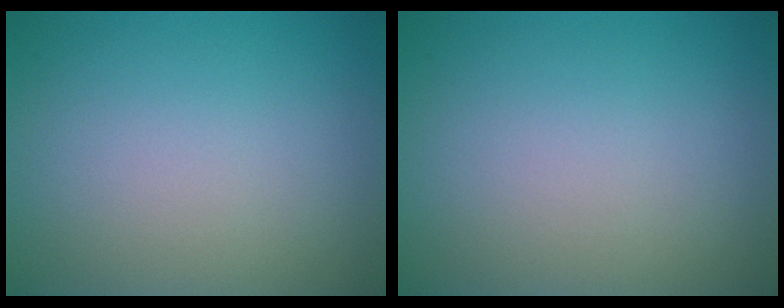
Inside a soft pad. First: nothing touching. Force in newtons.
{"total": 0.0}